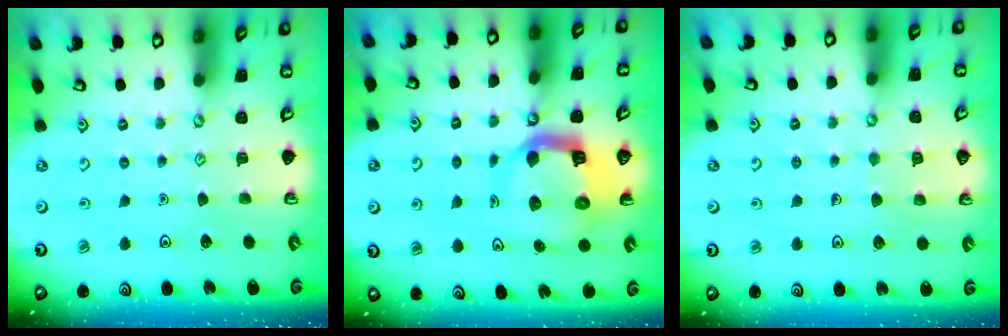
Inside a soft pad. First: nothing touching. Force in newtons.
{"total": 11.1, "press": 11.0, "slide": 1.5}
{"total": 4.6, "press": 4.6, "slide": 0.4}